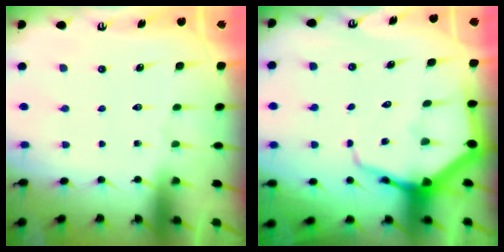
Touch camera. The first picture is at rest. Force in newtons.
{"total": 7.8, "press": 7.7, "slide": 0.8}